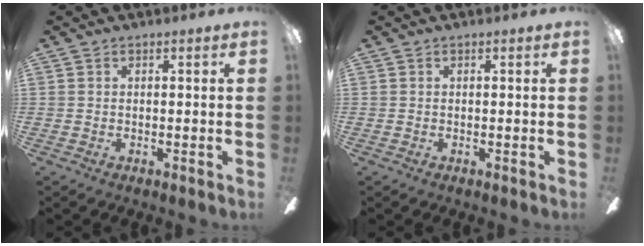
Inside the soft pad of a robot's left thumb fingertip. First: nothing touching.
{"total": 0.0}